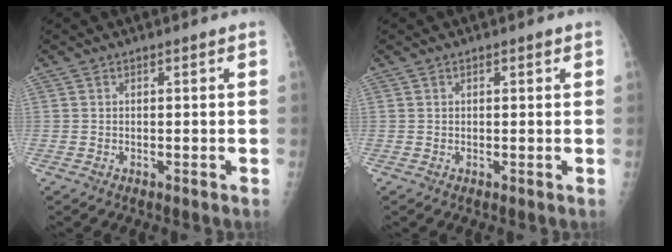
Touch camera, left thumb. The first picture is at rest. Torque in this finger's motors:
{"motor_torque": [-0.20, -0.04, -0.19, -0.25, 0.04]}